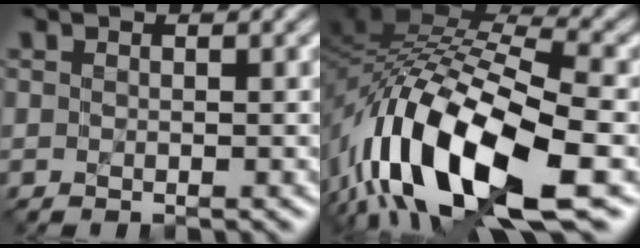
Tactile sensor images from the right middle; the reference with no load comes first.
{"total": 16.0, "force": [-6.1, 6.3, 13.4], "torque": [-0.265, 0.012, -0.109]}